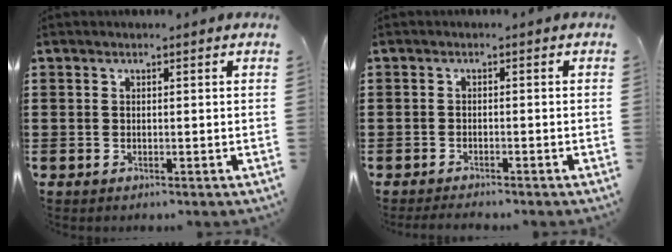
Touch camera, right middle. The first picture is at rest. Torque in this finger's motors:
{"motor_torque": [-0.06, -0.16, -0.06, 0.00]}